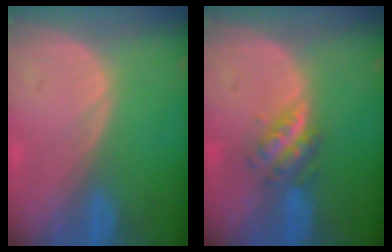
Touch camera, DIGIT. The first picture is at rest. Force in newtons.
{"total": 4.8, "press": 4.4, "slide": 1.9}